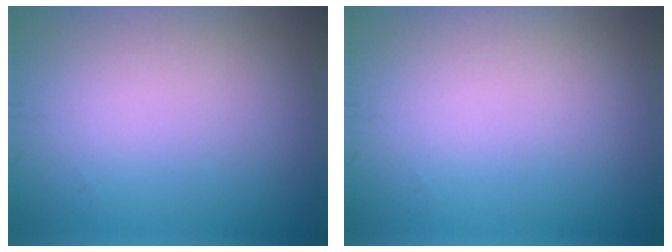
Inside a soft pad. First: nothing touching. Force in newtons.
{"total": 0.0}